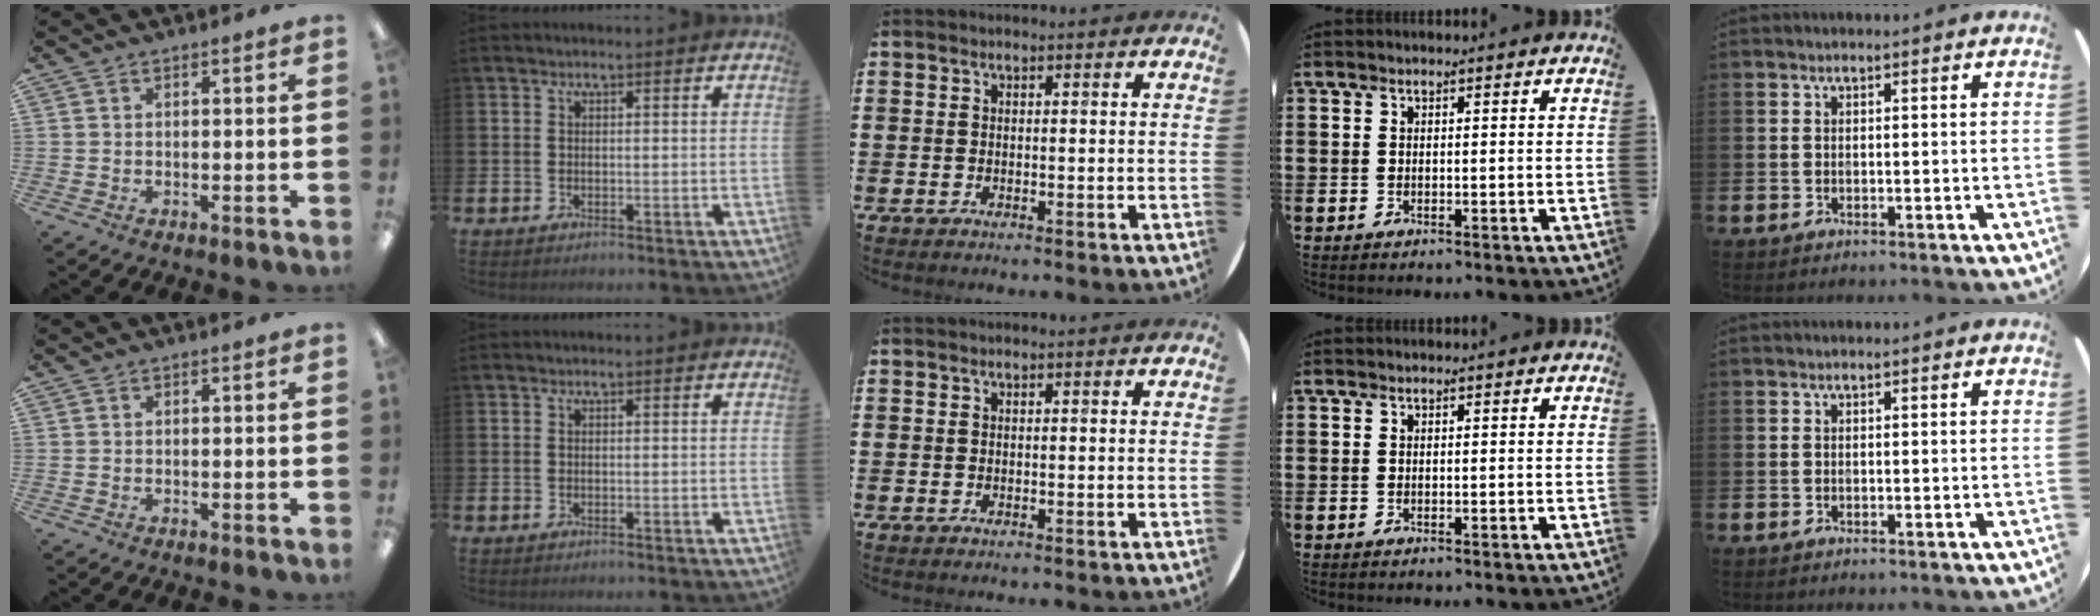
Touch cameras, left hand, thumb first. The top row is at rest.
{}